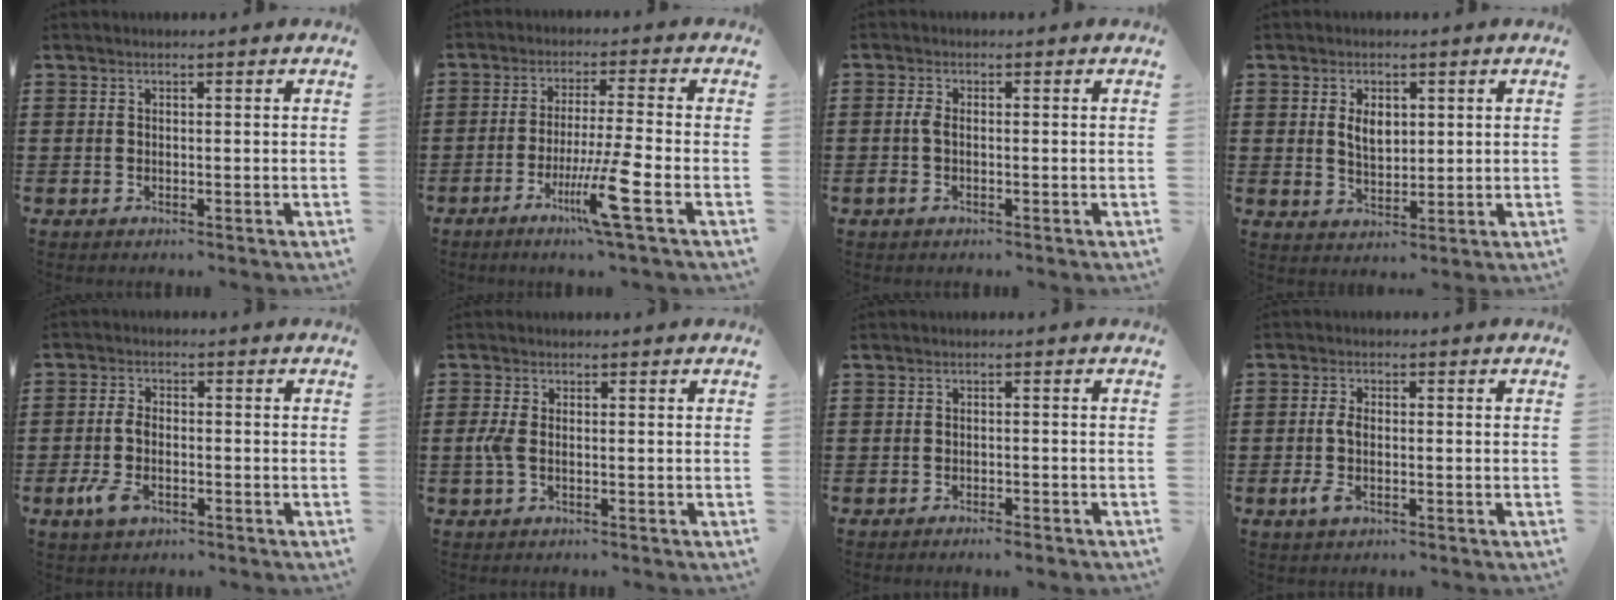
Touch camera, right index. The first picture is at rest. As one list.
[{"total": 8.3, "force": [-3.8, -0.7, 7.4], "torque": [-0.141, -0.018, -0.071]}, {"total": 1.9, "force": [-0.4, 0.5, 1.8], "torque": [-0.050, -0.006, -0.013]}, {"total": 3.8, "force": [0.9, 2.4, 2.8], "torque": [-0.054, 0.007, 0.013]}, {"total": 4.7, "force": [-1.7, 2.6, 3.6], "torque": [-0.094, -0.005, -0.037]}, {"total": 2.6, "force": [-0.5, 1.0, 2.3], "torque": [-0.064, -0.009, -0.015]}, {"total": 1.4, "force": [-1.3, -0.1, 0.4], "torque": [-0.010, -0.001, -0.026]}, {"total": 3.2, "force": [-0.6, 1.4, 2.8], "torque": [-0.077, -0.006, -0.018]}]